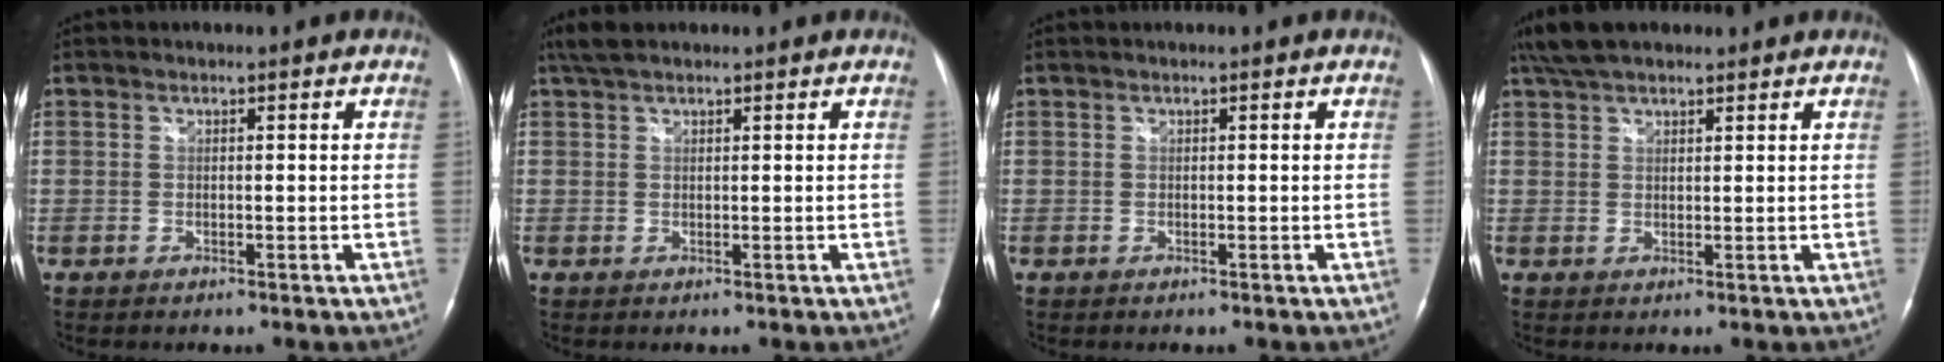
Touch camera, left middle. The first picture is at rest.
{"total": 3.0, "force": [2.3, 1.2, 1.5], "torque": [-0.029, 0.021, 0.044]}
{"total": 0.0}
{"total": 6.0, "force": [4.8, 2.3, 2.7], "torque": [-0.053, 0.030, 0.090]}